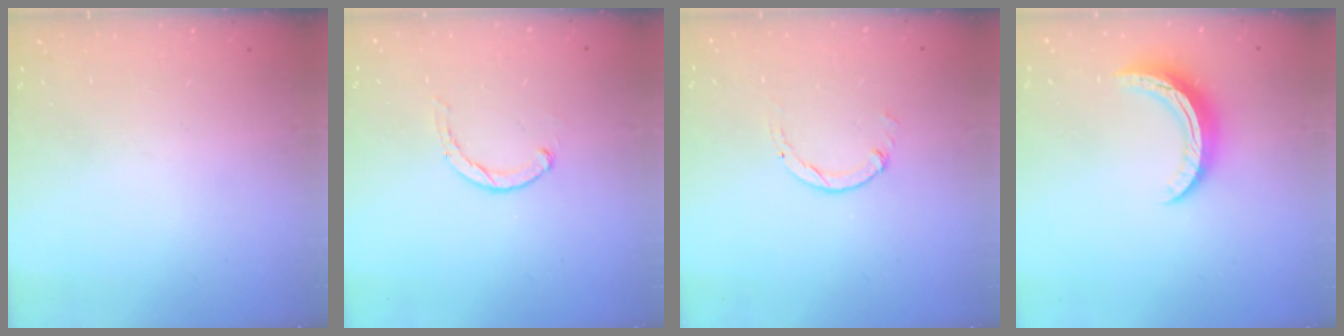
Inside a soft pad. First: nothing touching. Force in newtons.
{"total": 0.6, "press": 0.6, "slide": 0.2}
{"total": 0.7, "press": 0.7, "slide": 0.2}
{"total": 9.3, "press": 9.3, "slide": 0.3}